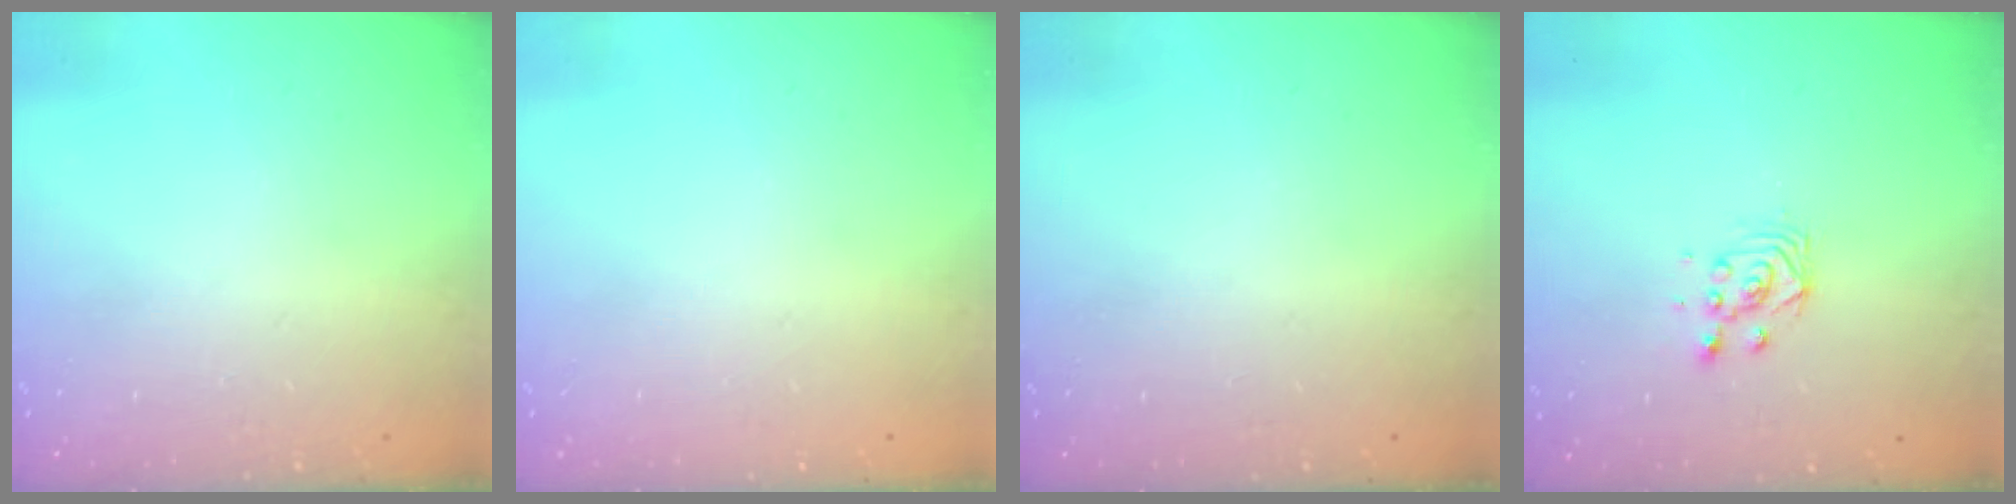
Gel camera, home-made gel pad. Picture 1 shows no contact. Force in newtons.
{"total": 0.0}
{"total": 0.0}
{"total": 2.8, "press": 2.8, "slide": 0.3}